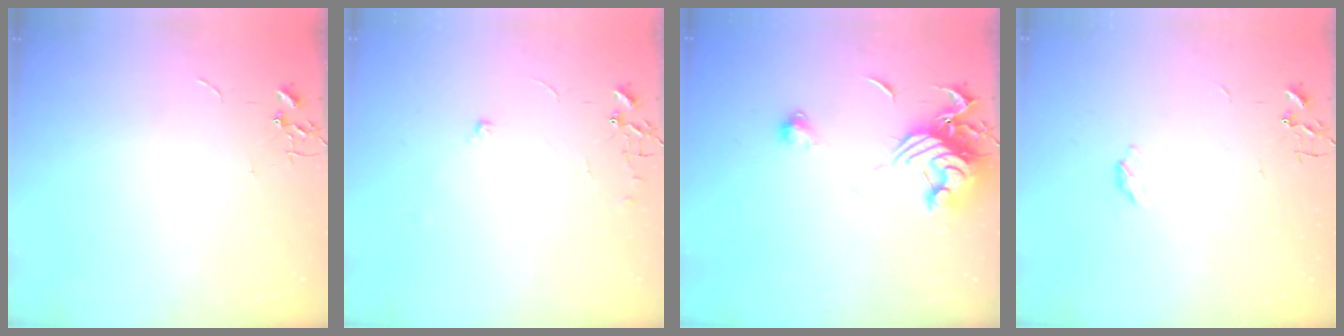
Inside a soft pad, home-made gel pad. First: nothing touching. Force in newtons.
{"total": 6.6, "press": 6.5, "slide": 1.1}
{"total": 12.7, "press": 12.6, "slide": 1.3}
{"total": 2.9, "press": 2.9, "slide": 0.5}